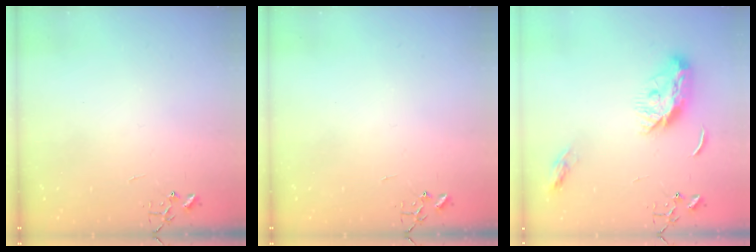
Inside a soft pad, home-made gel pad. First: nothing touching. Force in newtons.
{"total": 0.0}
{"total": 11.0, "press": 11.0, "slide": 0.1}